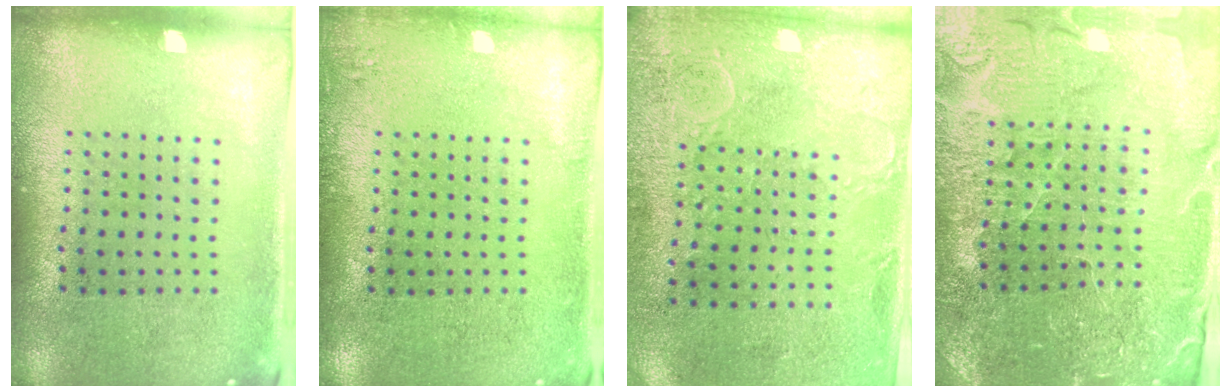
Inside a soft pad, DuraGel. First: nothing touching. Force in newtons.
{"total": 1.0, "press": 1.0, "slide": 0.3}
{"total": 2.9, "press": 2.4, "slide": 1.6}
{"total": 3.3, "press": 3.3, "slide": 0.2}